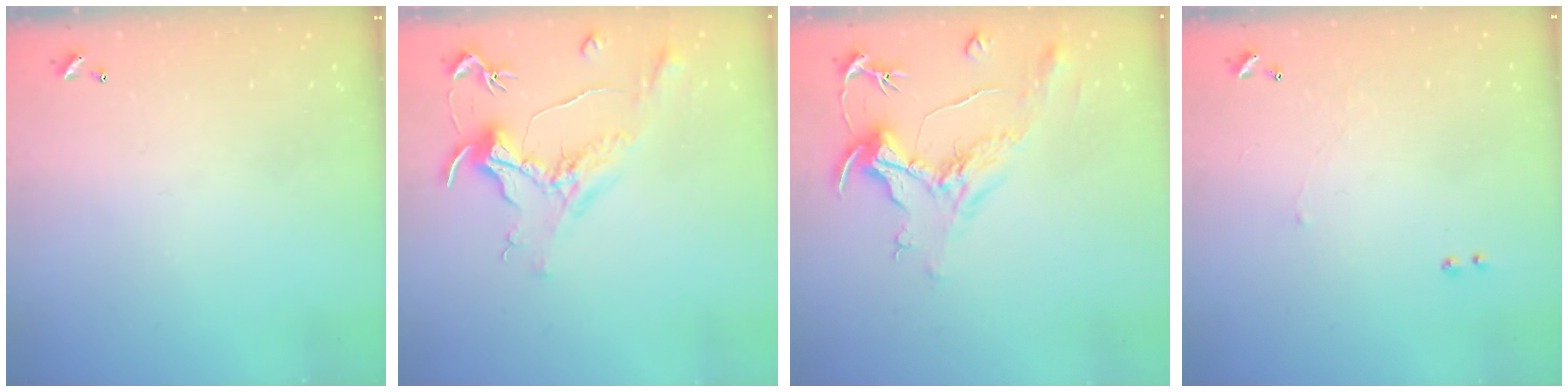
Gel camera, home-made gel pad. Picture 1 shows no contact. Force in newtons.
{"total": 1.5, "press": 1.2, "slide": 0.9}
{"total": 2.1, "press": 1.7, "slide": 1.3}
{"total": 1.2, "press": 1.0, "slide": 0.6}